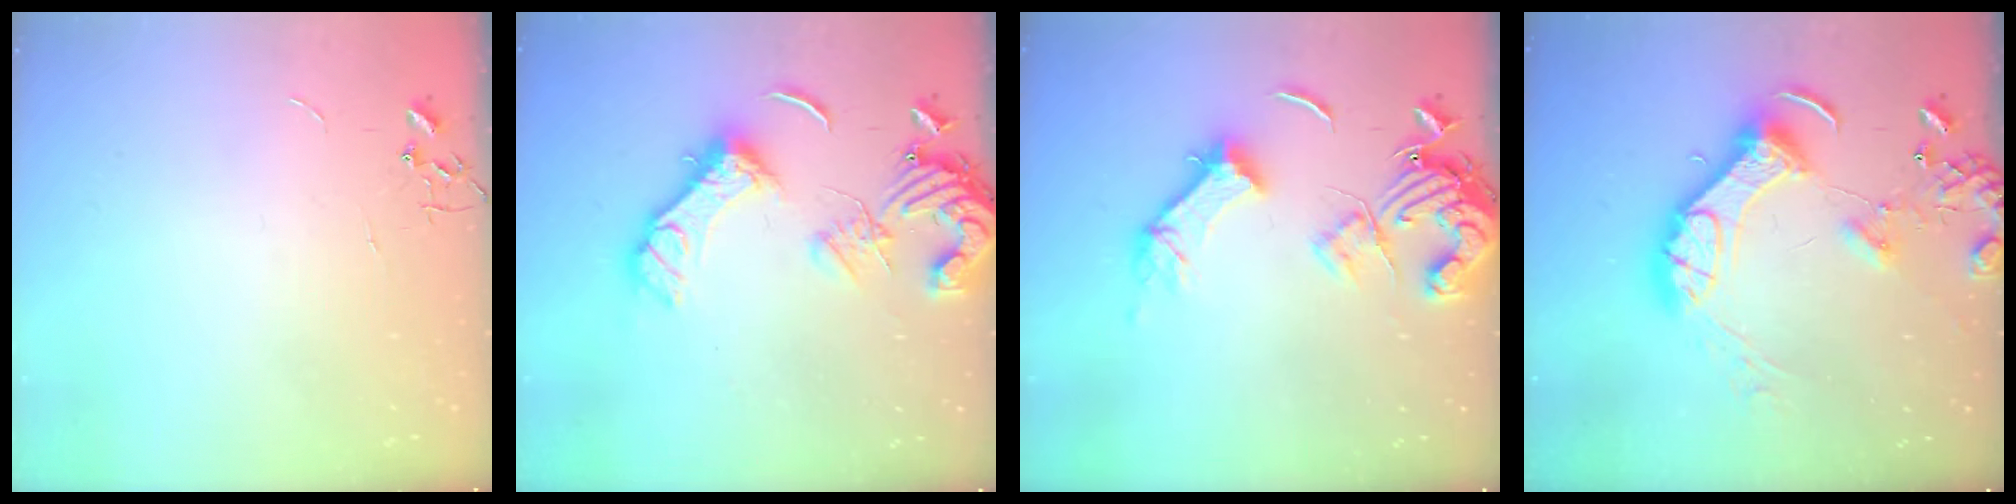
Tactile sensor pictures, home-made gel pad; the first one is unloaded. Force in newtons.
{"total": 16.9, "press": 16.8, "slide": 2.3}
{"total": 15.3, "press": 15.2, "slide": 2.0}
{"total": 16.6, "press": 16.4, "slide": 2.4}